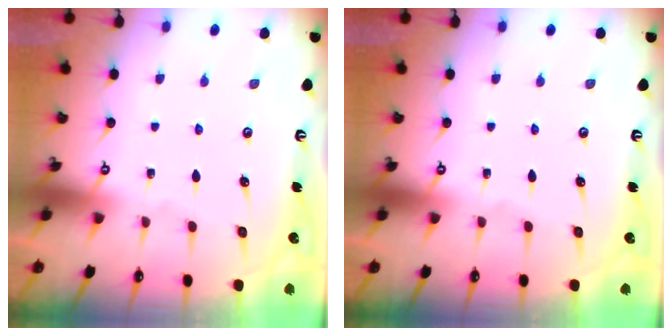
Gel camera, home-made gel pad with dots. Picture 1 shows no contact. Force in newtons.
{"total": 0.0}